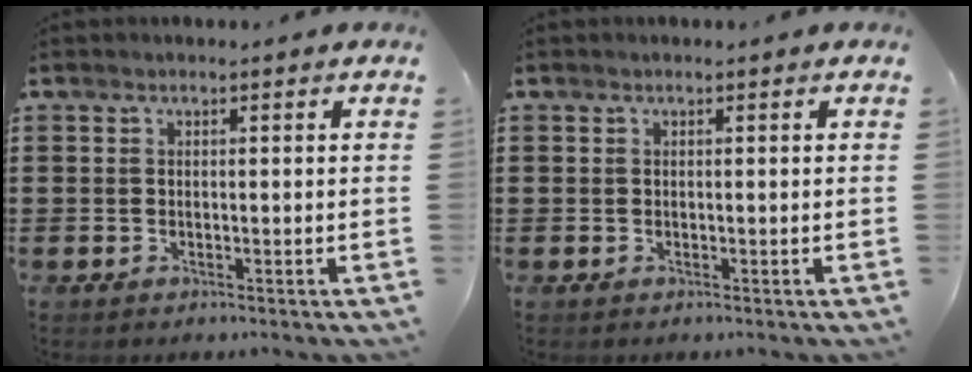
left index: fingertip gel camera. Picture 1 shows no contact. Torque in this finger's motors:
{"motor_torque": [0.00, 0.00, 0.00, 0.00]}